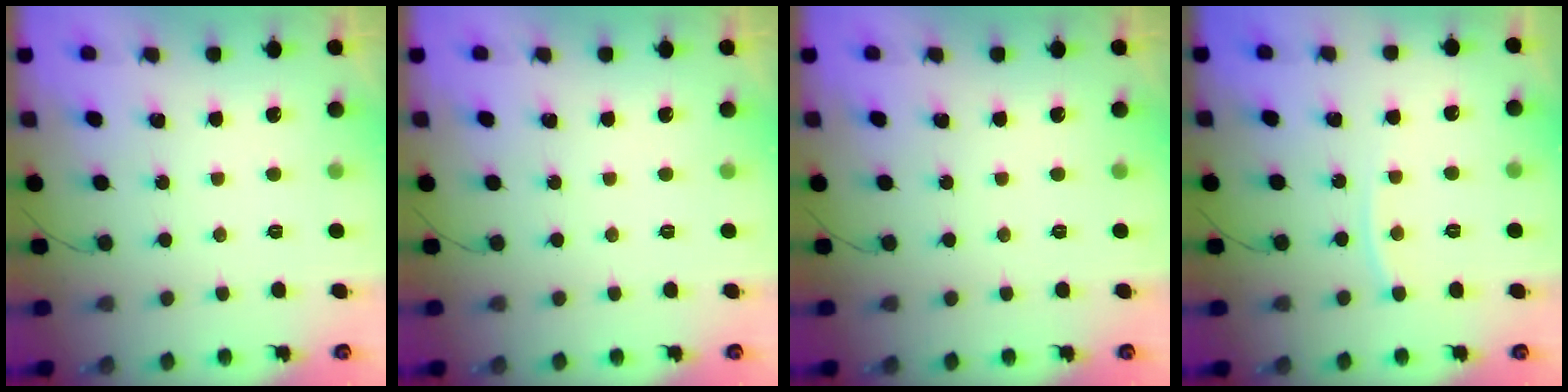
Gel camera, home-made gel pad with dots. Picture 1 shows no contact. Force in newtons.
{"total": 0.0}
{"total": 0.0}
{"total": 6.2, "press": 6.2, "slide": 0.5}